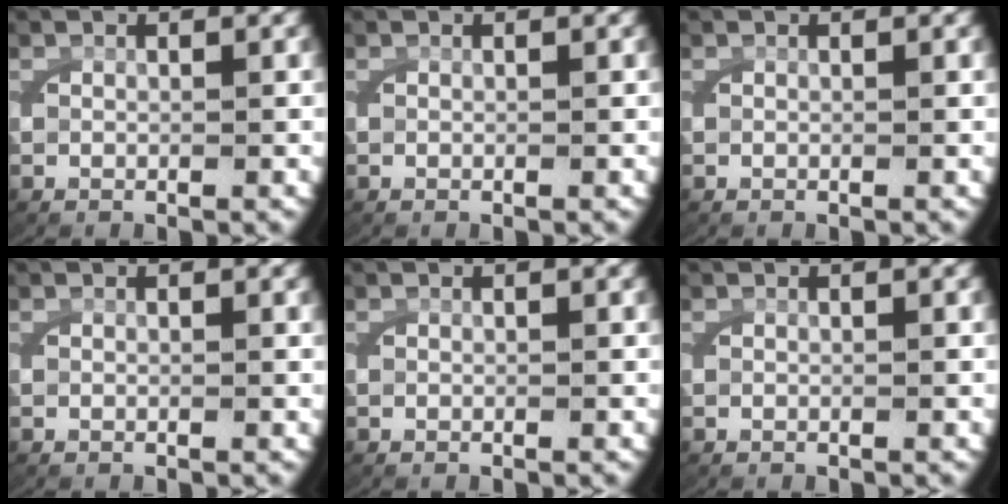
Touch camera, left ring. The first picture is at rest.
{"total": 0.0}
{"total": 0.0}
{"total": 0.0}
{"total": 0.0}
{"total": 0.0}